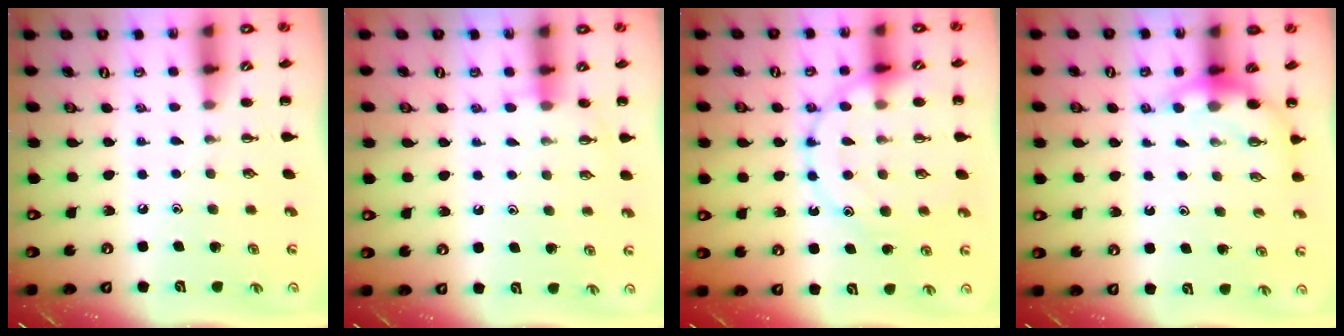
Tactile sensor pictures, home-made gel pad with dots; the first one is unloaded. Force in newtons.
{"total": 7.9, "press": 7.8, "slide": 1.5}
{"total": 17.0, "press": 16.8, "slide": 2.6}
{"total": 5.9, "press": 5.9, "slide": 0.5}